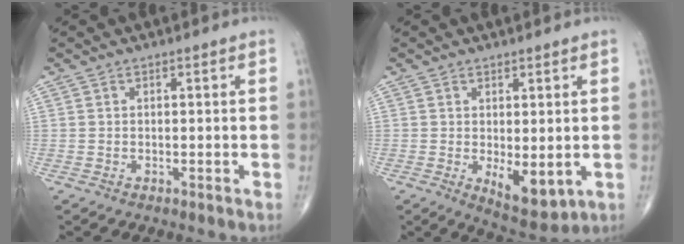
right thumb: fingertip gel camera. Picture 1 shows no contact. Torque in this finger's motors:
{"motor_torque": [0.65, 1.23, -0.03, -0.10, 0.17]}